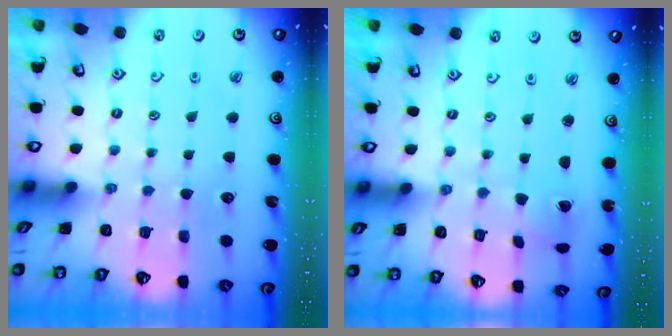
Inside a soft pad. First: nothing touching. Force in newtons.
{"total": 0.9, "press": 0.8, "slide": 0.4}